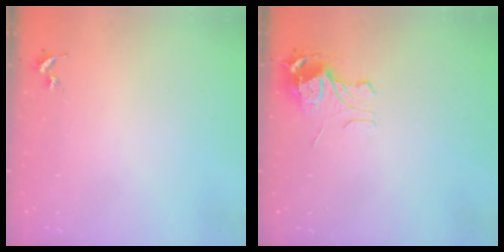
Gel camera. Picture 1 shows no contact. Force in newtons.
{"total": 8.1, "press": 8.1, "slide": 0.7}